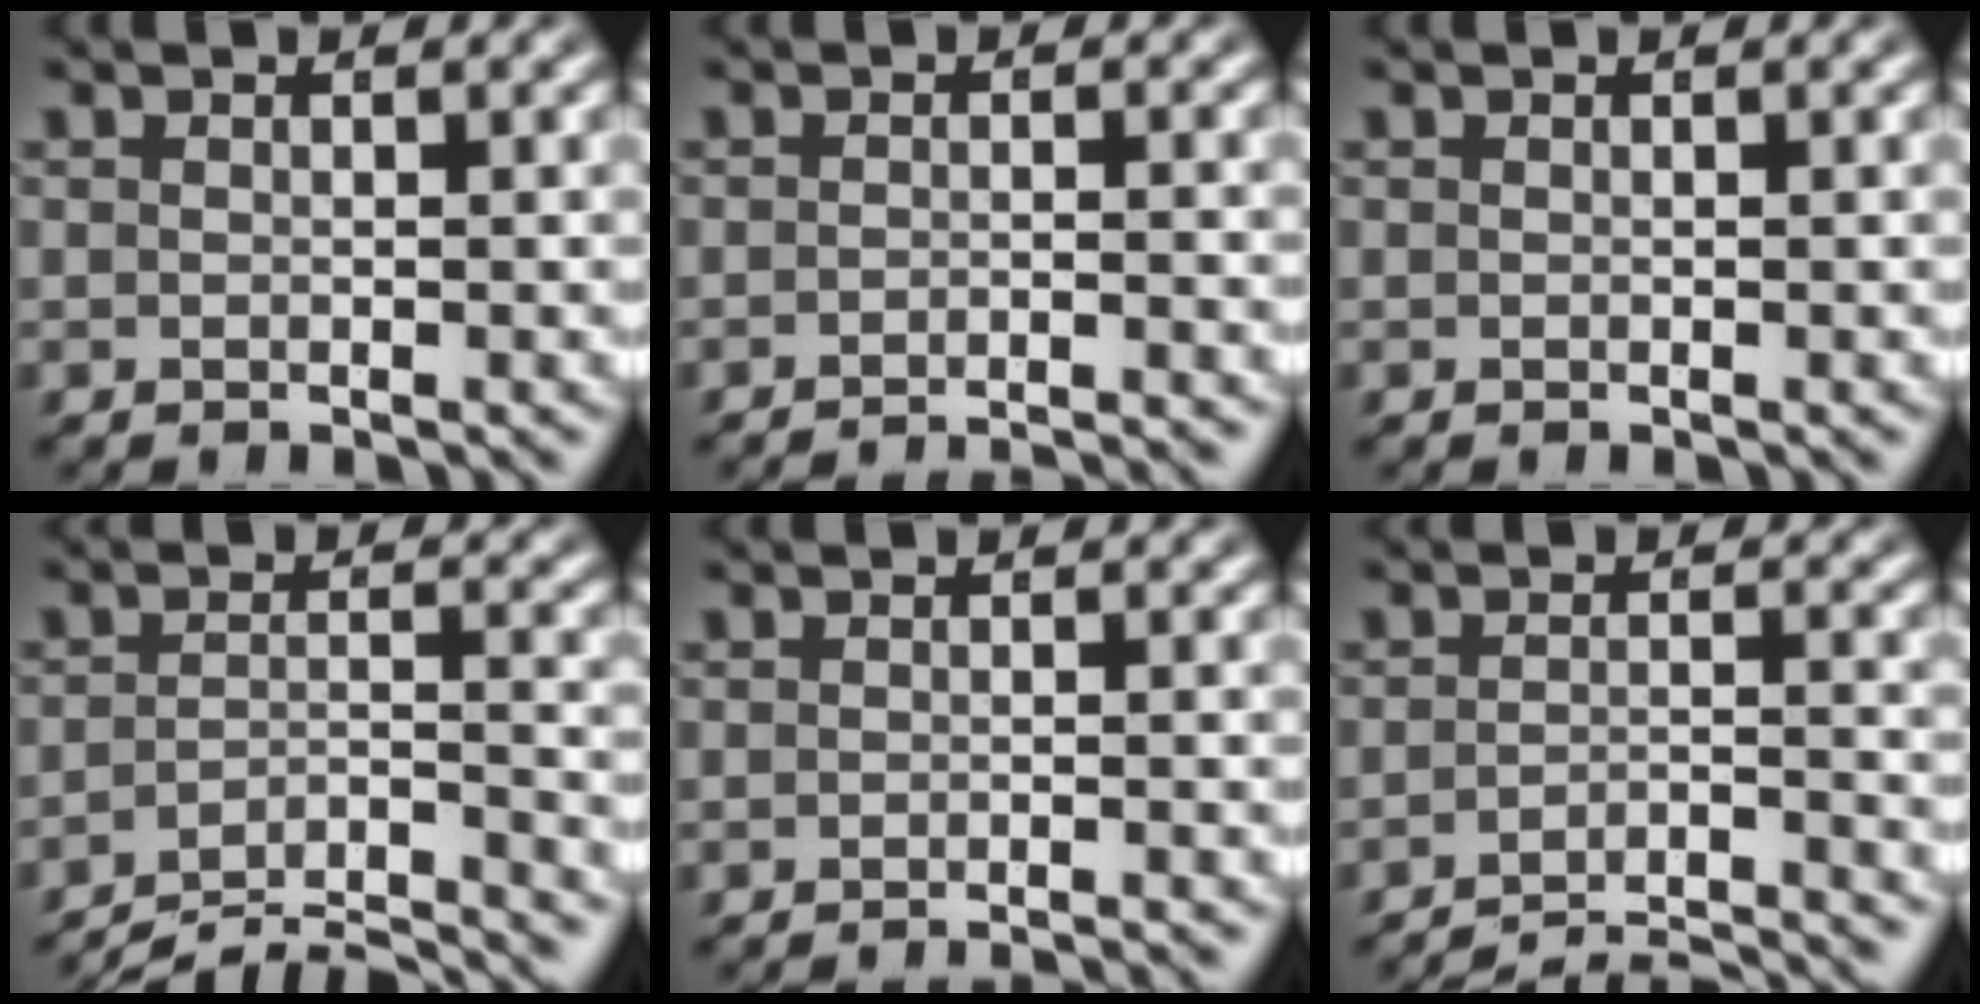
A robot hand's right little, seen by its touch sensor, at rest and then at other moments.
{"total": 4.8, "force": [-4.7, 0.0, 0.4], "torque": [0.007, -0.013, -0.073]}
{"total": 0.0}
{"total": 8.2, "force": [-6.3, 3.3, 4.1], "torque": [-0.055, -0.033, -0.093]}
{"total": 3.0, "force": [-2.9, -0.3, 0.2], "torque": [0.001, -0.008, -0.045]}
{"total": 11.2, "force": [-10.6, 2.4, 2.3], "torque": [-0.010, -0.029, -0.164]}